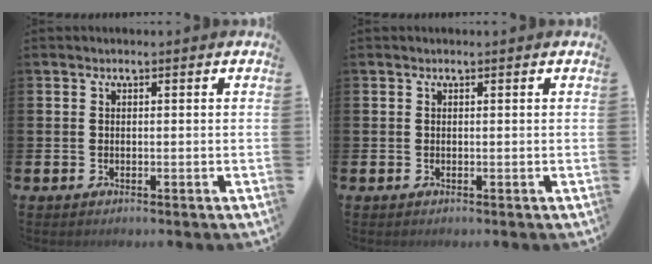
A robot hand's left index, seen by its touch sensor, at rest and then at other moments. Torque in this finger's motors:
{"motor_torque": [-0.15, 0.15, -0.13, 0.01]}